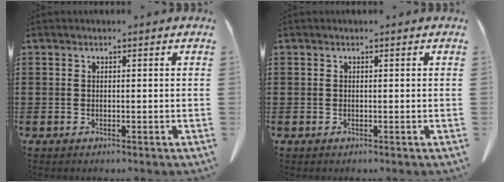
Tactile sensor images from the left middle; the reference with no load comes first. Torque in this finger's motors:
{"motor_torque": [-0.05, 0.00, 0.00, -0.01]}